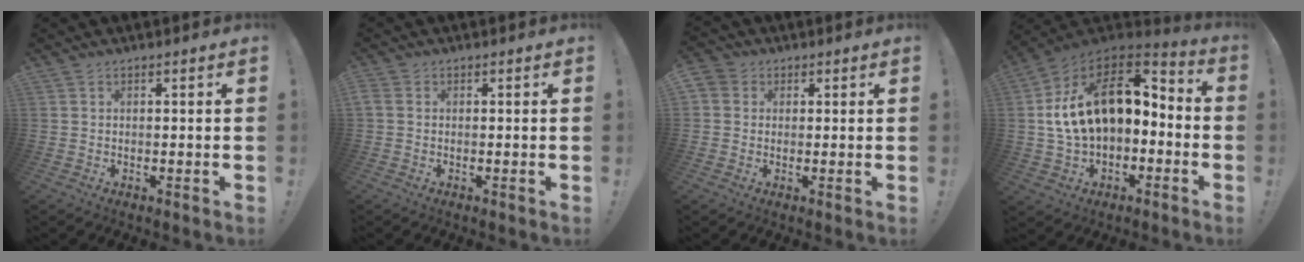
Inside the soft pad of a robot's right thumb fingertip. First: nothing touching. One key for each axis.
{"total": 1.1, "fx": -0.2, "fy": 0.6, "fz": 0.9, "tx": -0.024, "ty": 0.006, "tz": -0.001}
{"total": 3.5, "fx": 0.7, "fy": 3.2, "fz": 1.2, "tx": -0.022, "ty": 0.006, "tz": 0.016}
{"total": 20.2, "fx": 4.3, "fy": 12.6, "fz": 15.2, "tx": -0.247, "ty": 0.001, "tz": 0.087}